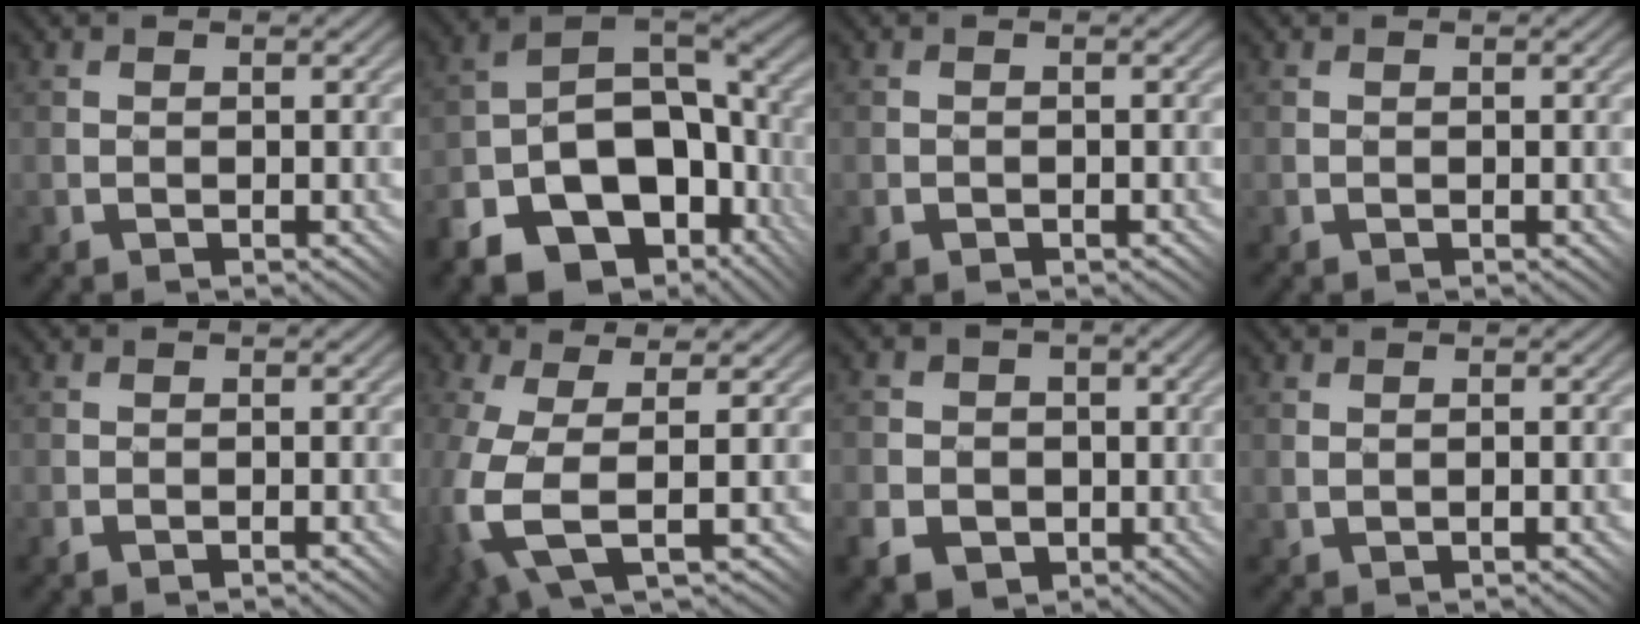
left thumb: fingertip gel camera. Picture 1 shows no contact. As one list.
[{"total": 17.3, "force": [-8.0, 10.6, 11.1], "torque": [-0.217, -0.023, -0.114]}, {"total": 0.6, "force": [-0.5, 0.4, 0.1], "torque": [-0.002, 0.000, -0.009]}, {"total": 0.0}, {"total": 0.9, "force": [-0.6, 0.3, 0.6], "torque": [-0.011, 0.000, -0.011]}, {"total": 9.1, "force": [-1.9, 3.2, 8.3], "torque": [-0.220, -0.017, -0.028]}, {"total": 7.9, "force": [-2.4, 7.2, 2.4], "torque": [-0.070, -0.015, -0.066]}, {"total": 1.5, "force": [-0.2, 0.7, 1.3], "torque": [-0.023, 0.001, 0.003]}]